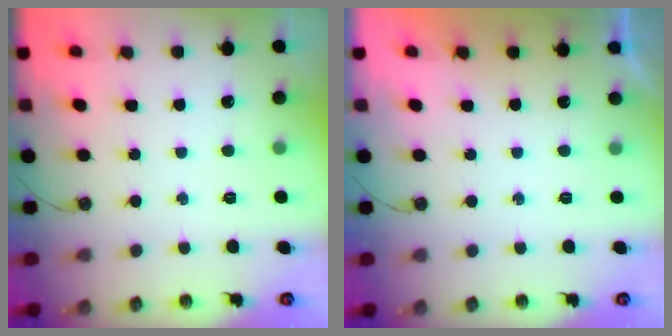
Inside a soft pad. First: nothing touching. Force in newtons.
{"total": 0.0}